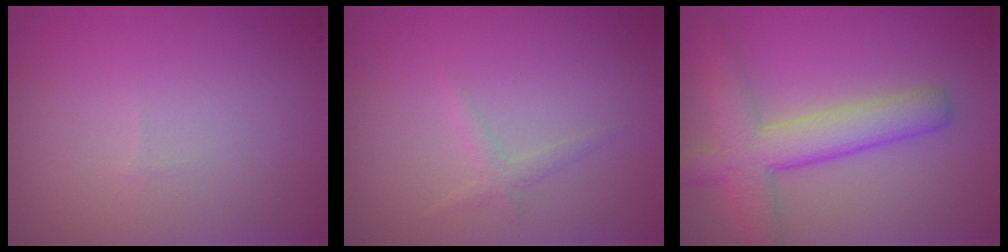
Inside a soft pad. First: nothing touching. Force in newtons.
{"total": 1.1, "press": 1.1, "slide": 0.0}
{"total": 5.5, "press": 5.5, "slide": 0.2}